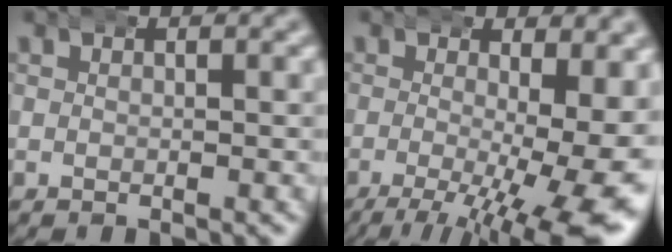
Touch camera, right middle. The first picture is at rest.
{"total": 8.5, "force": [-2.7, 3.3, 7.4], "torque": [-0.115, -0.044, -0.025]}